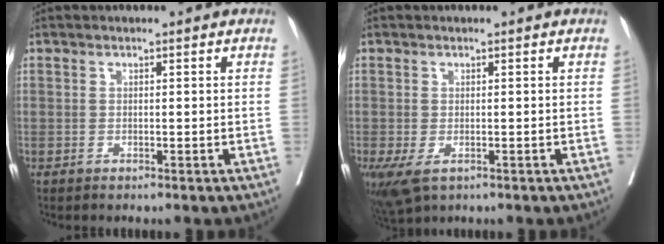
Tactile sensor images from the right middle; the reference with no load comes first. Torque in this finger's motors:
{"motor_torque": [0.32, -0.28, 0.17, 0.04]}